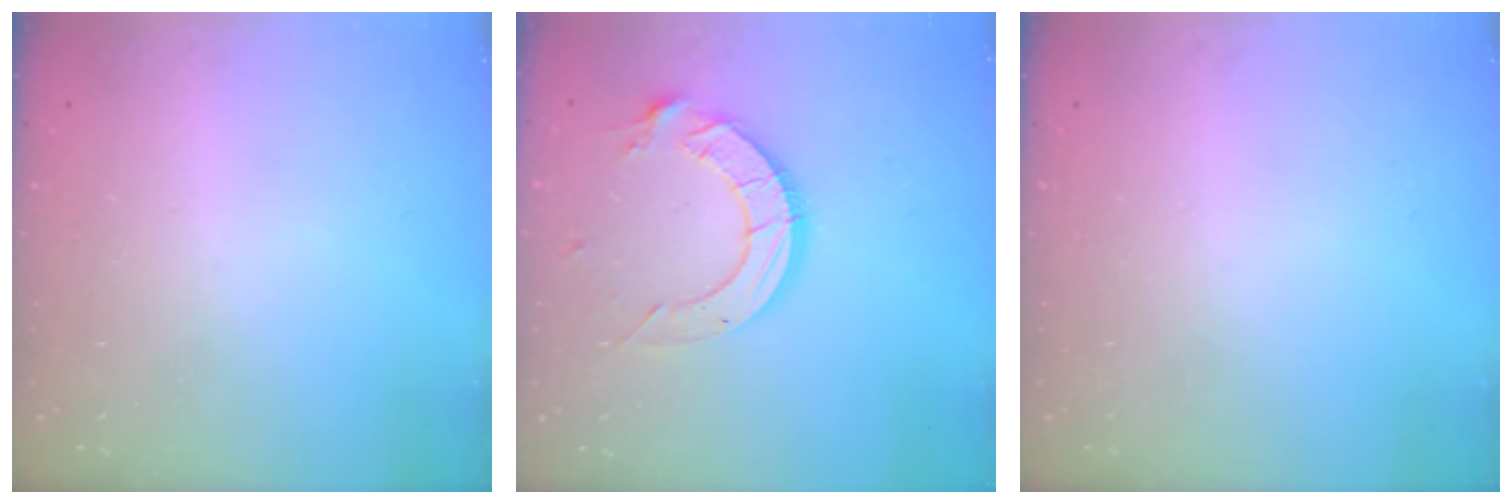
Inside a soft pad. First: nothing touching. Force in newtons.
{"total": 12.9, "press": 12.8, "slide": 1.4}
{"total": 0.0}